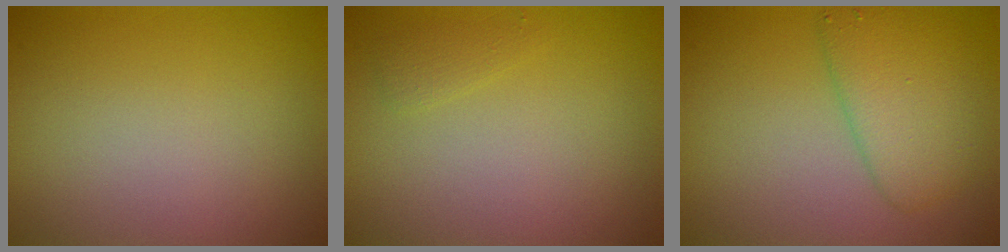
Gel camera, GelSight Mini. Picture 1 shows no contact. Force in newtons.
{"total": 0.8, "press": 0.8, "slide": 0.1}
{"total": 3.9, "press": 3.9, "slide": 0.1}